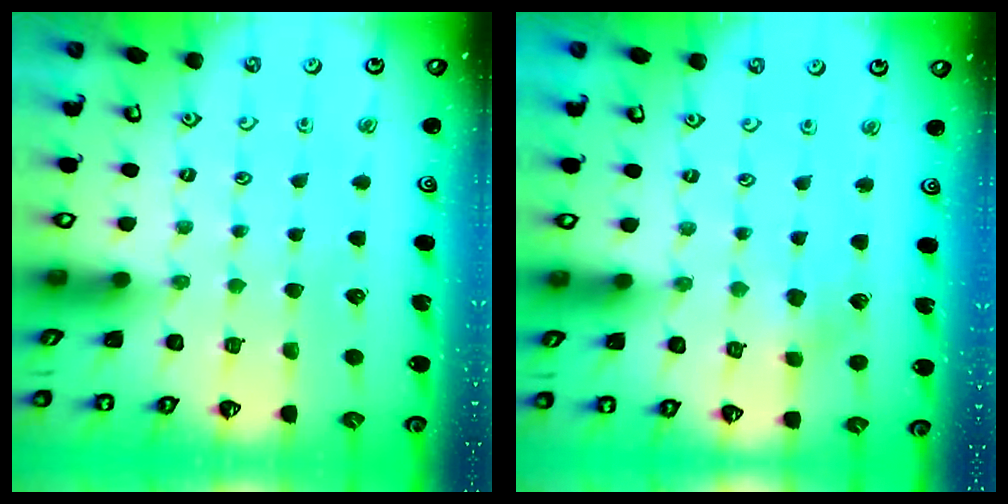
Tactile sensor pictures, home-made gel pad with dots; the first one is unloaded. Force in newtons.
{"total": 3.4, "press": 3.3, "slide": 0.4}